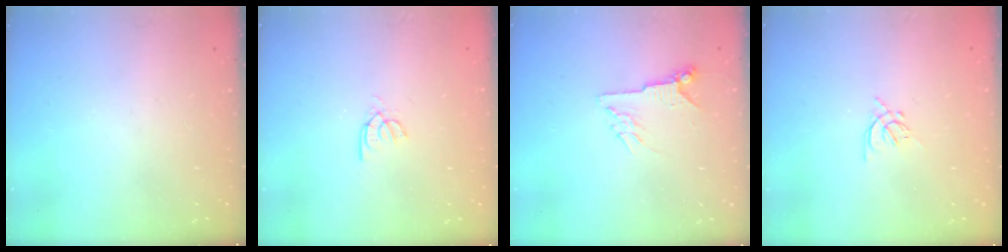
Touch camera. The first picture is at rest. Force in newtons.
{"total": 2.9, "press": 2.9, "slide": 0.3}
{"total": 5.1, "press": 5.1, "slide": 0.8}
{"total": 2.0, "press": 1.9, "slide": 0.5}